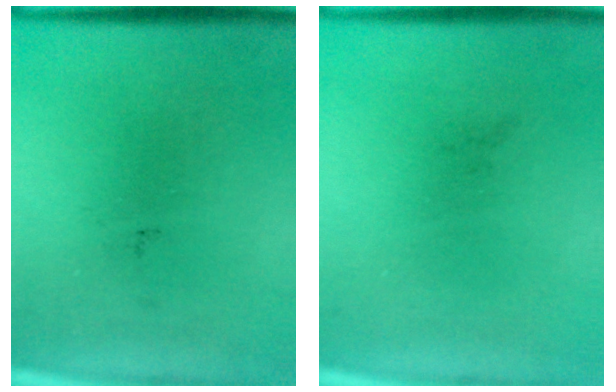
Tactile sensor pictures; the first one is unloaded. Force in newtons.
{"total": 0.0}